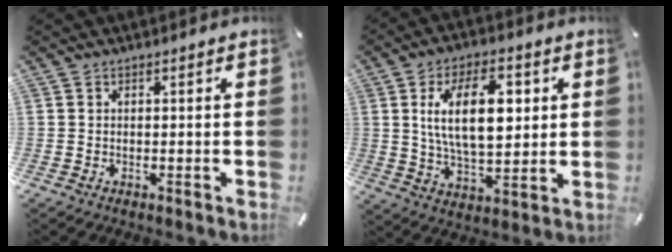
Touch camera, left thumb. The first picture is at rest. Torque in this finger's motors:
{"motor_torque": [1.68, 1.61, 1.45, -1.27, 0.58]}